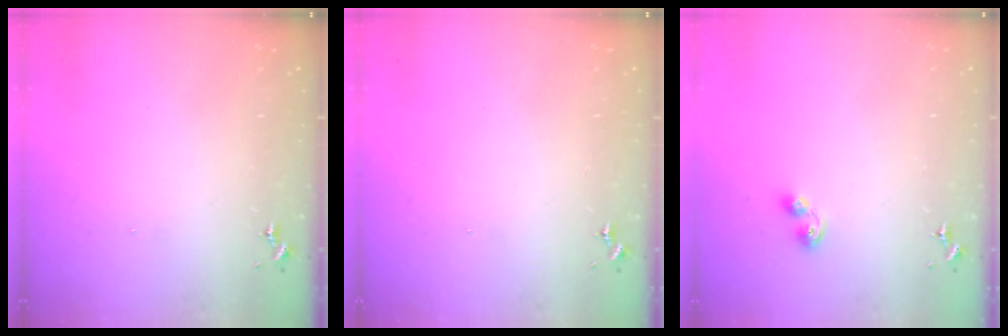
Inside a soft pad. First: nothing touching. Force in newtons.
{"total": 0.0}
{"total": 4.0, "press": 4.0, "slide": 0.5}